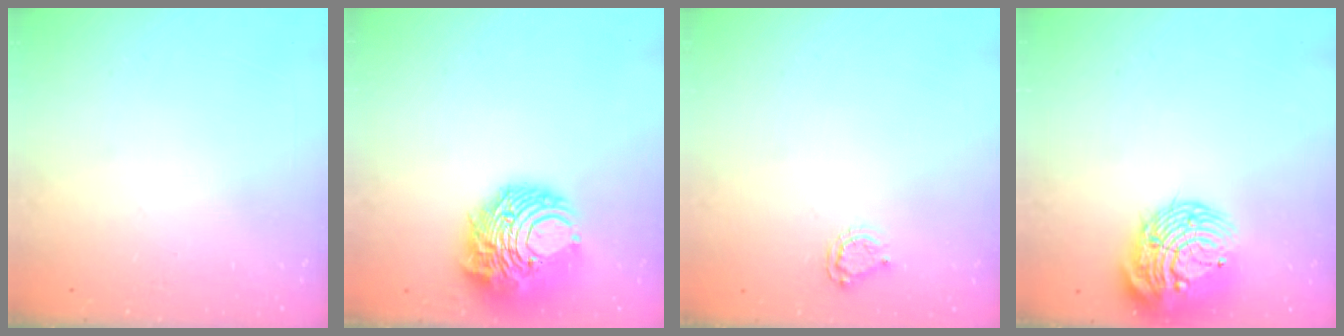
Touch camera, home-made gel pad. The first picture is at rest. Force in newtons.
{"total": 13.2, "press": 13.1, "slide": 1.6}
{"total": 4.7, "press": 4.6, "slide": 0.4}
{"total": 17.4, "press": 17.3, "slide": 1.8}